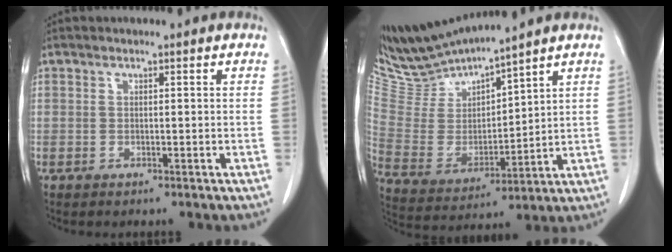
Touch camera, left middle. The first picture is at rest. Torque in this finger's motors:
{"motor_torque": [-0.12, -0.50, -0.12, 0.00]}